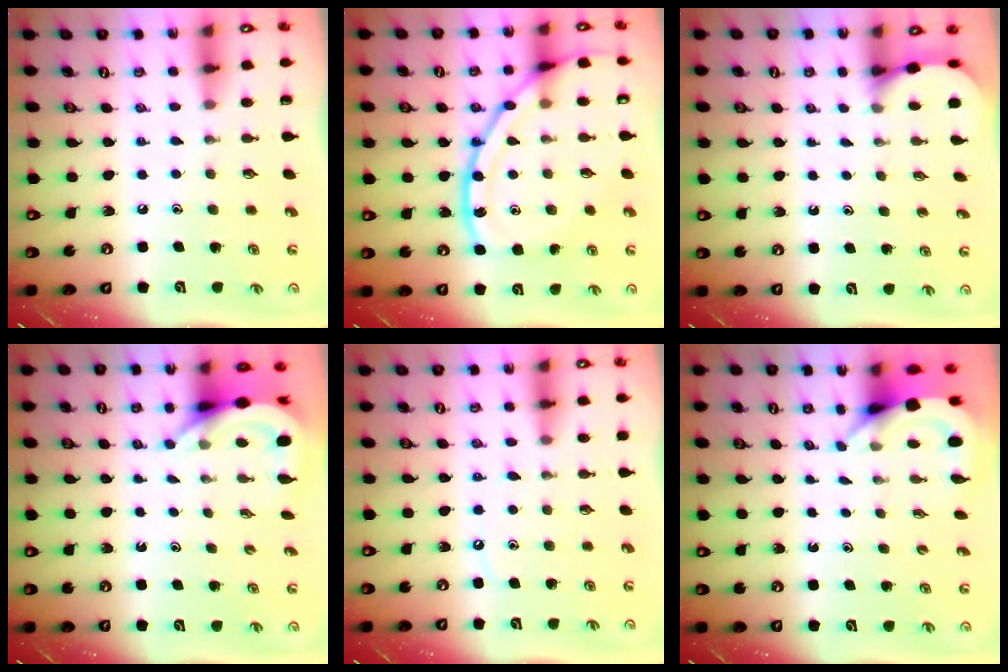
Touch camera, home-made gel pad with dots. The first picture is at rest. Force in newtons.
{"total": 17.4, "press": 17.3, "slide": 1.6}
{"total": 1.9, "press": 1.9, "slide": 0.2}
{"total": 5.1, "press": 5.0, "slide": 0.5}
{"total": 6.6, "press": 6.6, "slide": 0.7}
{"total": 3.6, "press": 3.6, "slide": 0.3}